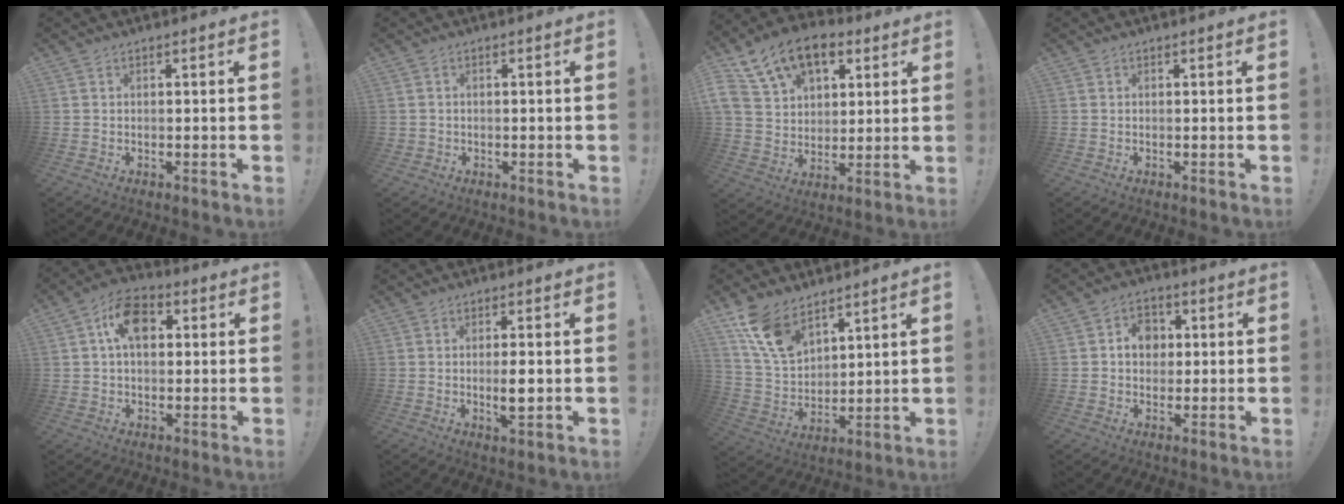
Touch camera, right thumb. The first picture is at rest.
{"total": 1.1, "force": [-0.2, 1.1, 0.1], "torque": [-0.002, 0.003, -0.003]}
{"total": 18.0, "force": [8.9, 12.2, 9.8], "torque": [-0.159, -0.032, 0.169]}
{"total": 0.0}
{"total": 11.0, "force": [3.2, 7.0, 7.8], "torque": [-0.124, 0.007, 0.059]}
{"total": 9.8, "force": [-1.2, 2.4, 9.4], "torque": [-0.165, -0.006, -0.026]}
{"total": 13.2, "force": [9.1, 7.1, 6.4], "torque": [-0.130, -0.044, 0.180]}
{"total": 7.3, "force": [1.5, 6.2, 3.5], "torque": [-0.045, 0.001, 0.026]}